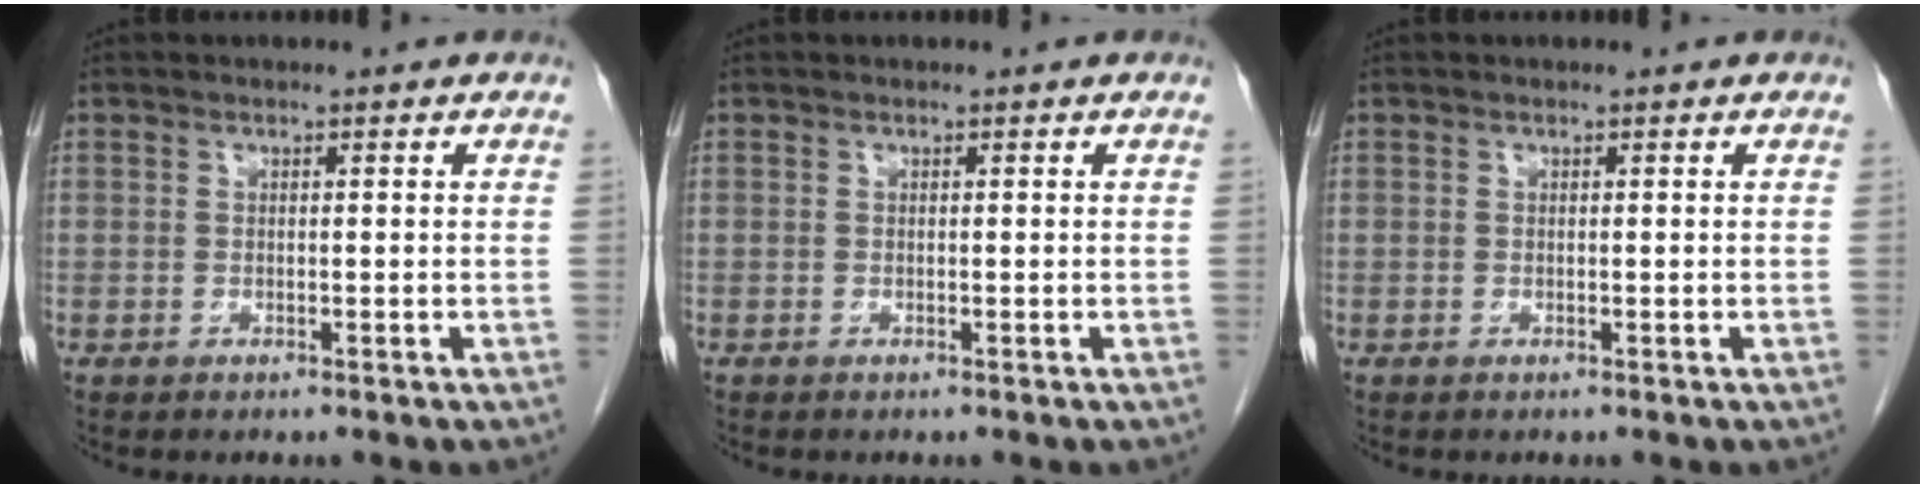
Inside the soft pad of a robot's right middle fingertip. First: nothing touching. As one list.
[{"total": 0.0}, {"total": 0.0}]